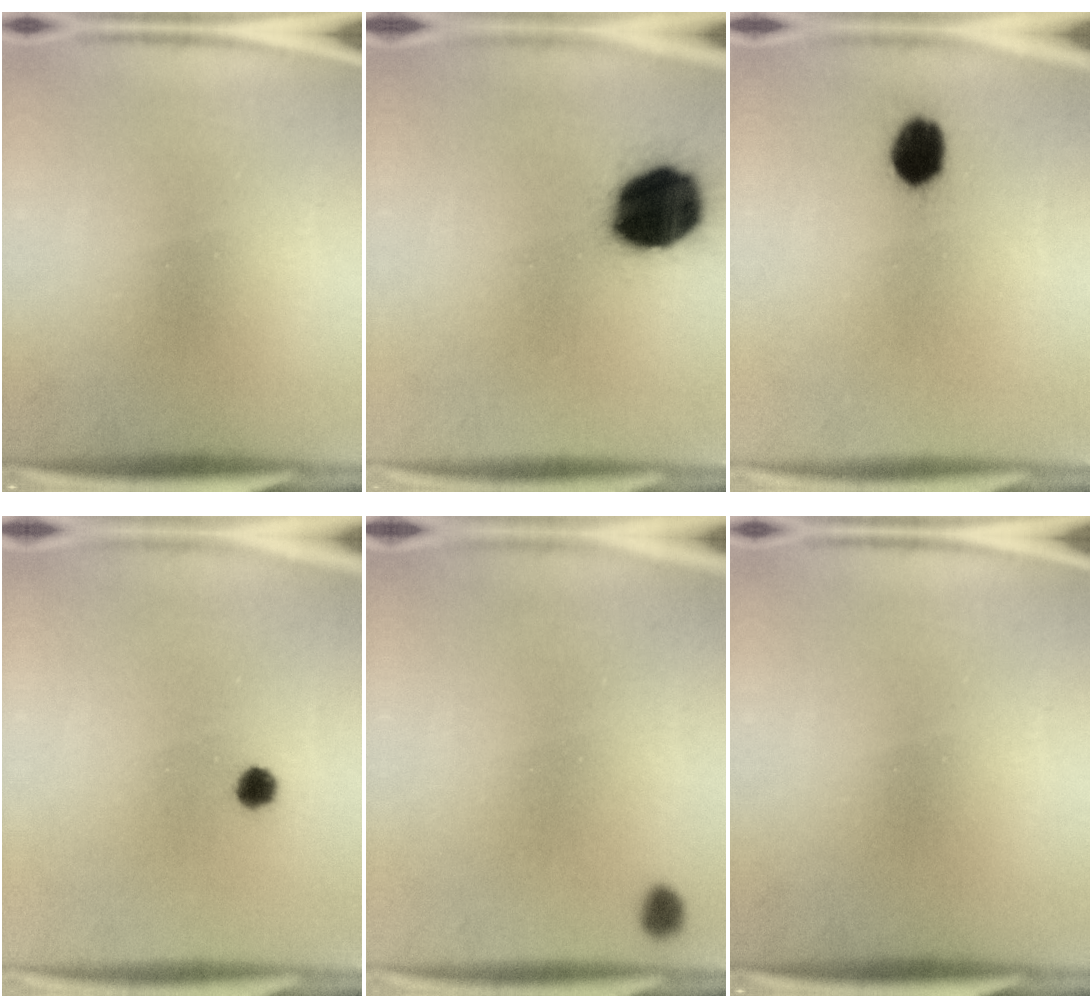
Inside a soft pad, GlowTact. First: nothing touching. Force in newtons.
{"total": 19.8}
{"total": 5.8}
{"total": 1.8}
{"total": 2.9}
{"total": 0.0}